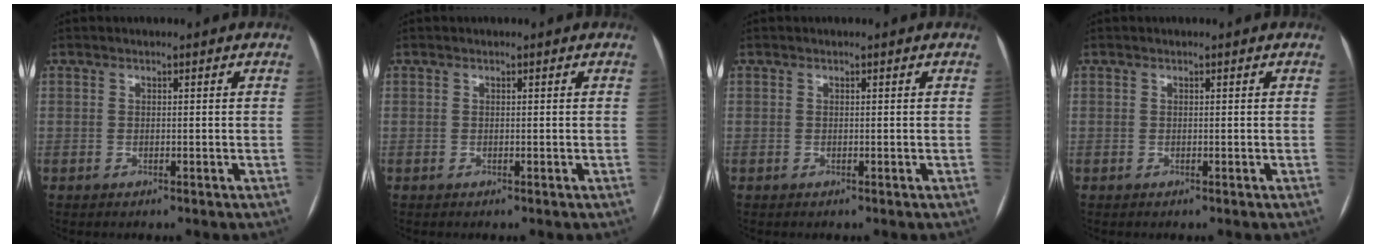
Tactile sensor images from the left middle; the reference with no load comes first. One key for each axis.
{"total": 0.0}
{"total": 0.0}
{"total": 0.0}